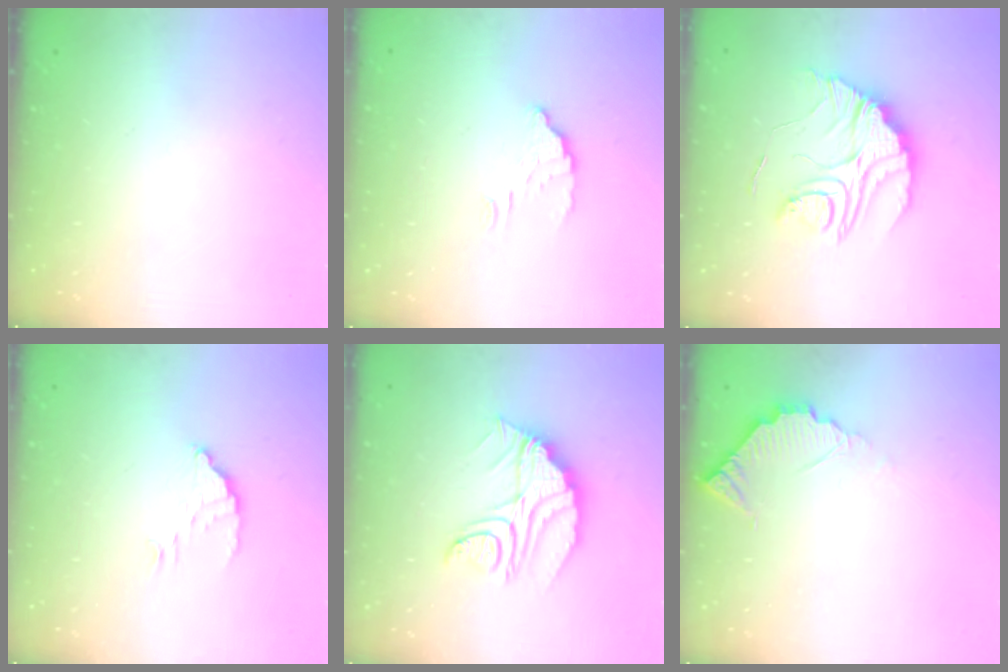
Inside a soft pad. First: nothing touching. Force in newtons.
{"total": 2.5, "press": 2.5, "slide": 0.2}
{"total": 17.5, "press": 17.5, "slide": 1.0}
{"total": 3.1, "press": 3.1, "slide": 0.1}
{"total": 13.6, "press": 13.6, "slide": 1.2}
{"total": 4.5, "press": 4.4, "slide": 0.3}